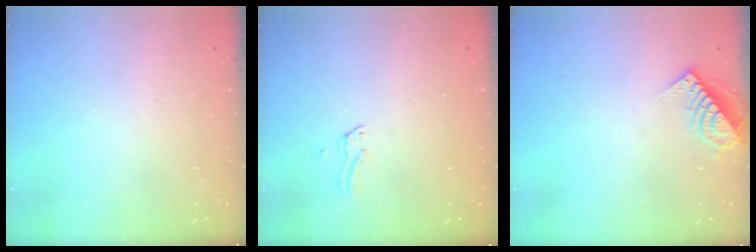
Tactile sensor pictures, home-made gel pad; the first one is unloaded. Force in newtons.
{"total": 0.0}
{"total": 7.2, "press": 7.1, "slide": 0.8}